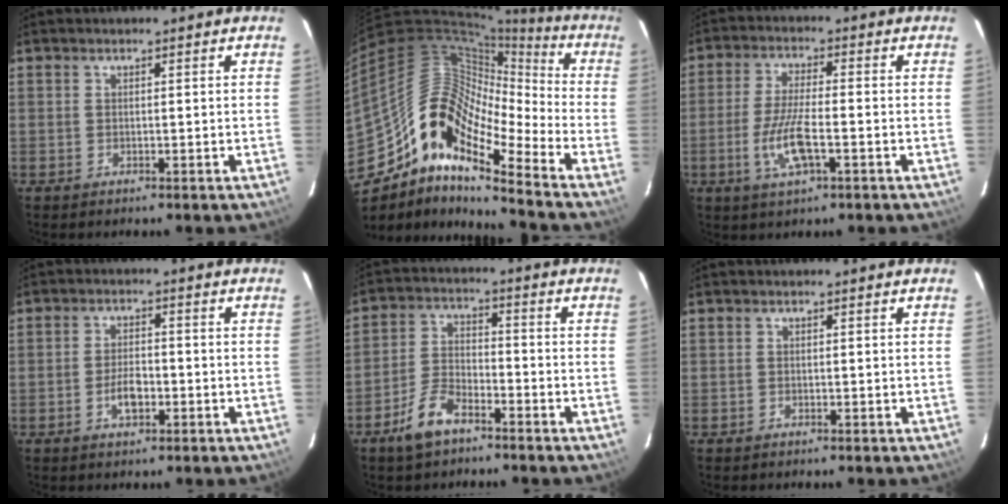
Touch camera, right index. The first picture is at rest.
{"total": 15.3, "force": [-10.0, 4.9, 10.4], "torque": [-0.161, 0.008, -0.208]}
{"total": 8.3, "force": [-2.9, 2.0, 7.5], "torque": [-0.159, -0.006, -0.058]}
{"total": 4.3, "force": [-1.7, 2.2, 3.3], "torque": [-0.066, 0.003, -0.029]}
{"total": 7.7, "force": [-5.5, 3.0, 4.4], "torque": [-0.102, 0.005, -0.106]}
{"total": 0.0}